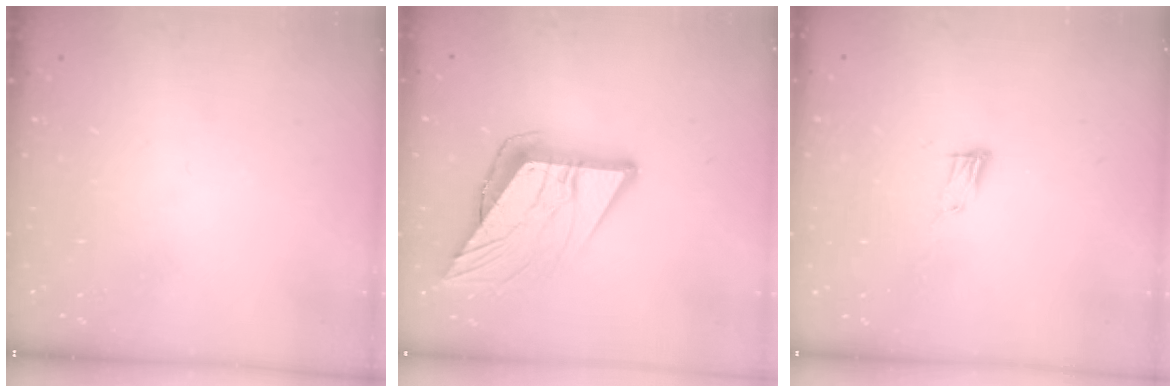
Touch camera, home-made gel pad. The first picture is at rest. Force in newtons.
{"total": 13.7, "press": 13.6, "slide": 1.6}
{"total": 4.8, "press": 4.7, "slide": 1.0}